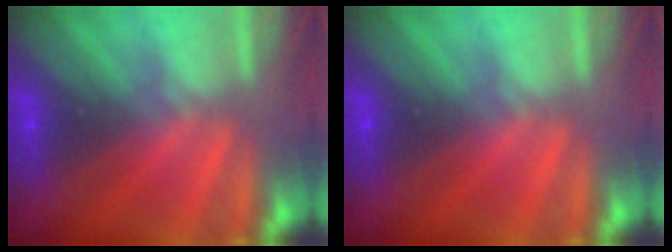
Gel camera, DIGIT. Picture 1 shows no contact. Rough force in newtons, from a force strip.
{"total": 0.0}